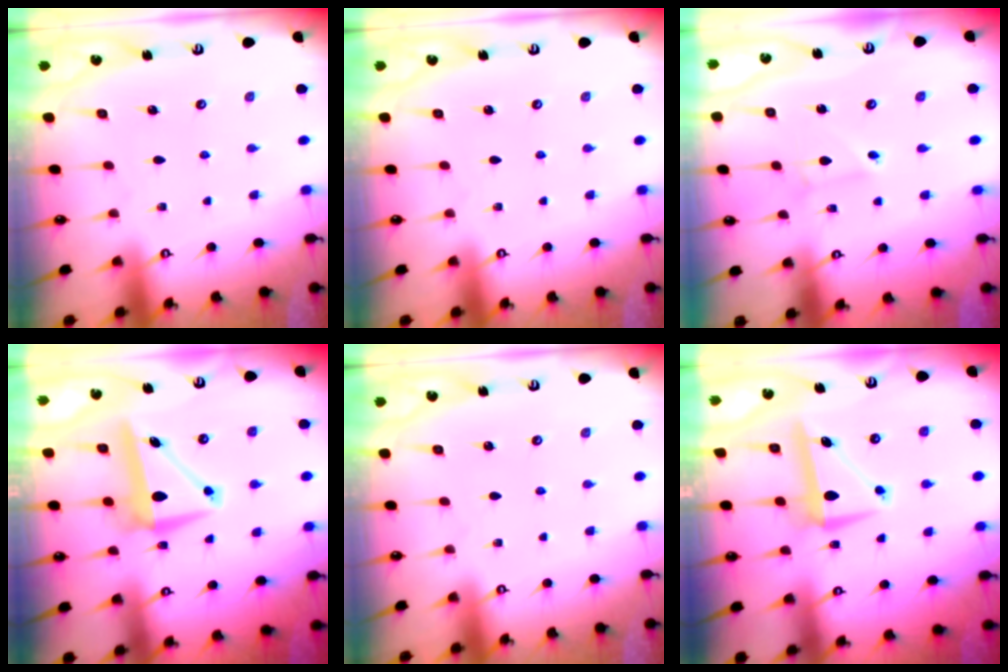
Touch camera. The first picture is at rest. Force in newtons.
{"total": 0.0}
{"total": 2.3, "press": 2.3, "slide": 0.2}
{"total": 9.3, "press": 9.2, "slide": 1.7}
{"total": 0.0}
{"total": 6.9, "press": 6.7, "slide": 1.6}